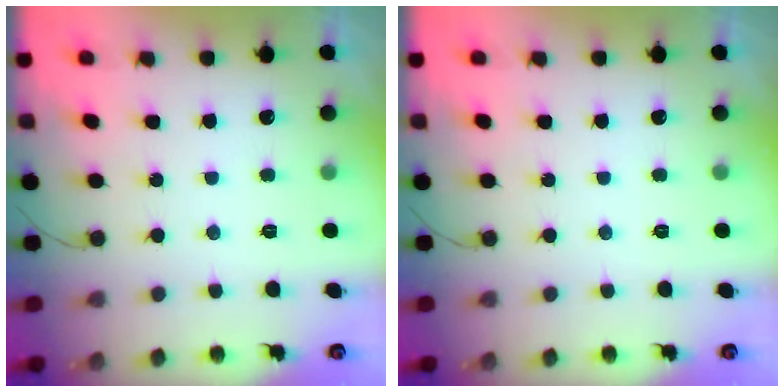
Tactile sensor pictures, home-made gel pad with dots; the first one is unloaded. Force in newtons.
{"total": 0.0}